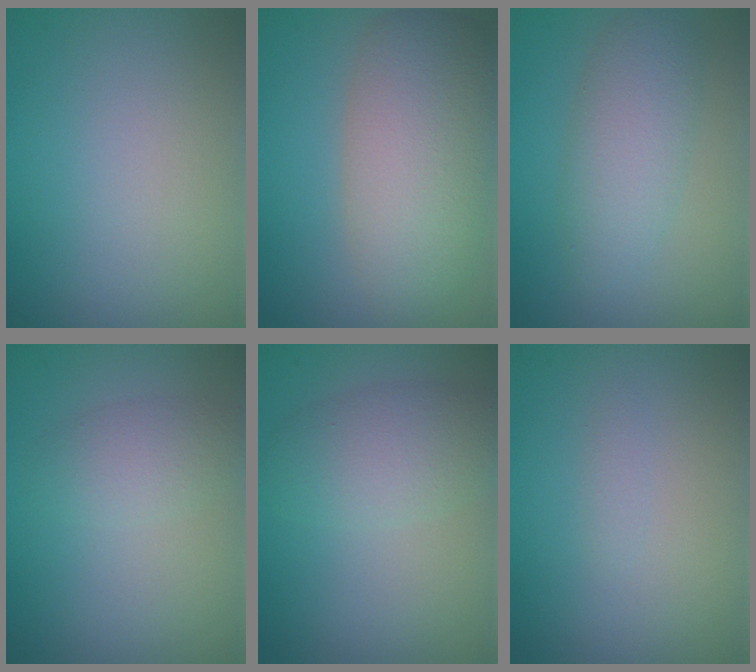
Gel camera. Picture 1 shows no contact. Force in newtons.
{"total": 7.5, "press": 7.5, "slide": 0.3}
{"total": 4.0, "press": 4.0, "slide": 0.2}
{"total": 2.4, "press": 2.4, "slide": 0.0}
{"total": 4.0, "press": 4.0, "slide": 0.1}
{"total": 0.6, "press": 0.6, "slide": 0.1}